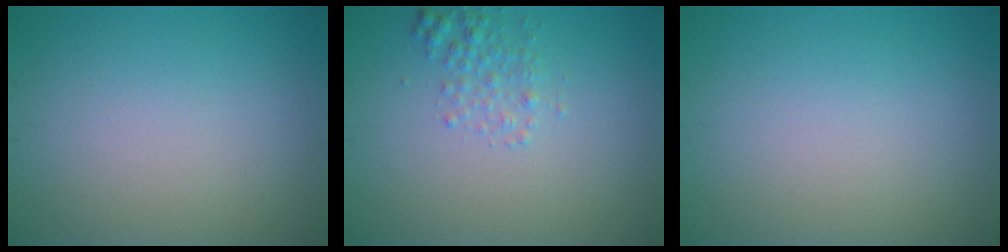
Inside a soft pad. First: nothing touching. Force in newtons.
{"total": 1.7, "press": 1.7, "slide": 0.1}
{"total": 0.0}